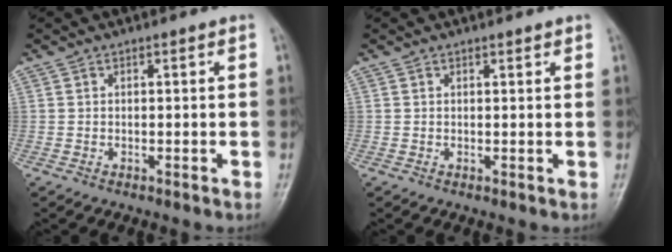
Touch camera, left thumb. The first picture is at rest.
{"total": 1.1, "force": [1.0, 0.2, 0.5], "torque": [-0.005, -0.004, 0.012]}